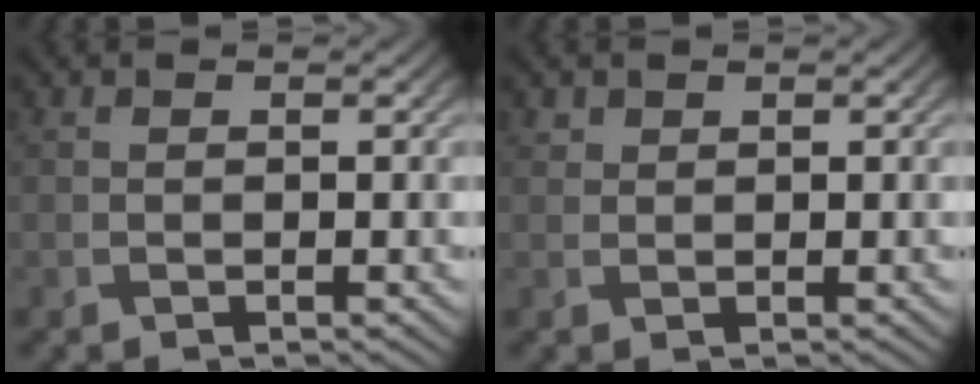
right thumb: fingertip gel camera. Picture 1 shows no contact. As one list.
[{"total": 0.9, "force": [0.7, 0.5, 0.1], "torque": [-0.002, -0.001, 0.015]}]